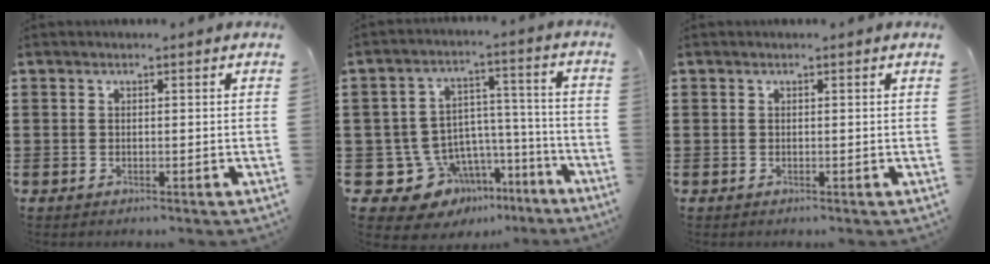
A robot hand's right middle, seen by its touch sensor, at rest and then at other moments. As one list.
[{"total": 9.8, "force": [-6.4, 7.2, 1.7], "torque": [-0.053, 0.021, -0.108]}, {"total": 0.0}]